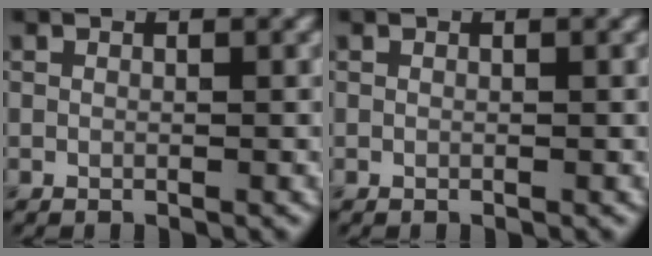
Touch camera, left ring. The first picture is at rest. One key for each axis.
{"total": 0.0}